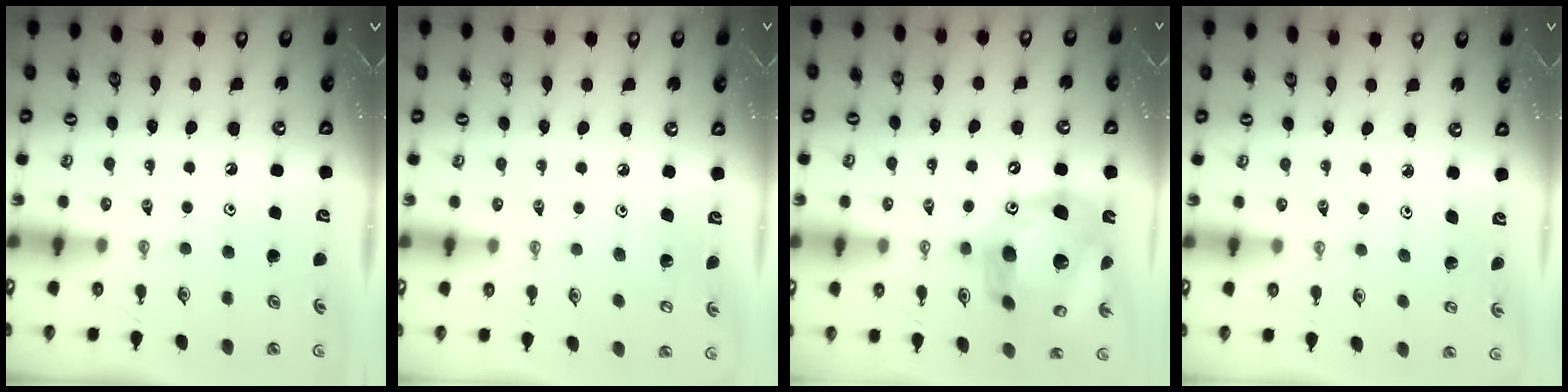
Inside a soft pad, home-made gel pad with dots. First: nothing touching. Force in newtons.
{"total": 4.3, "press": 4.3, "slide": 0.3}
{"total": 22.0, "press": 21.8, "slide": 2.6}
{"total": 1.4, "press": 1.4, "slide": 0.1}